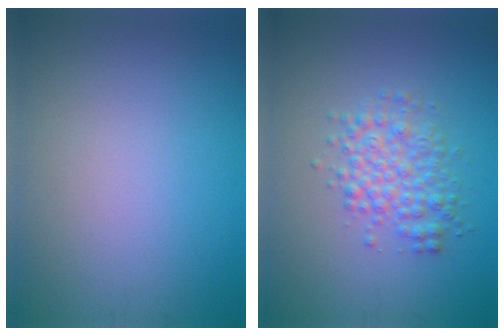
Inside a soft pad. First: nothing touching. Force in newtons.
{"total": 3.5, "press": 3.5, "slide": 0.0}